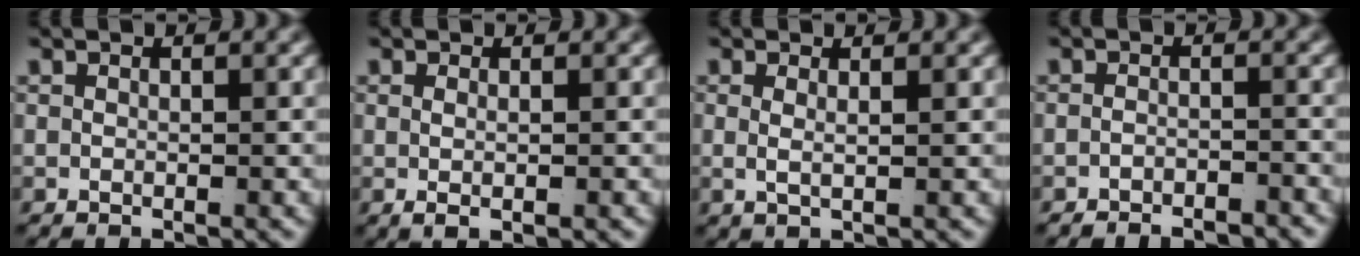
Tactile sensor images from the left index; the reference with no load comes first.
{"total": 1.2, "force": [-0.1, -0.4, 1.2], "torque": [-0.020, -0.010, 0.006]}
{"total": 1.3, "force": [0.5, -0.2, 1.2], "torque": [-0.032, -0.015, 0.019]}
{"total": 3.0, "force": [-2.9, 0.2, 0.4], "torque": [-0.005, -0.011, -0.045]}